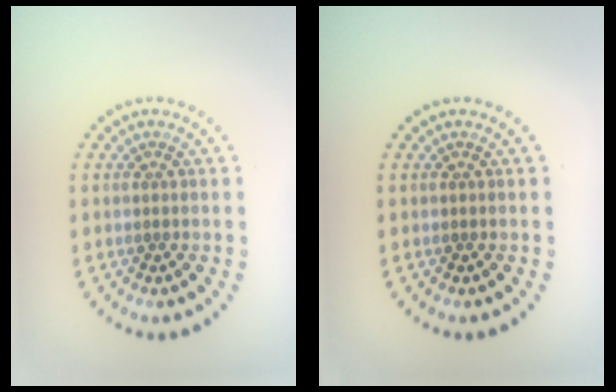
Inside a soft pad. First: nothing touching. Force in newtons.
{"total": 0.0}